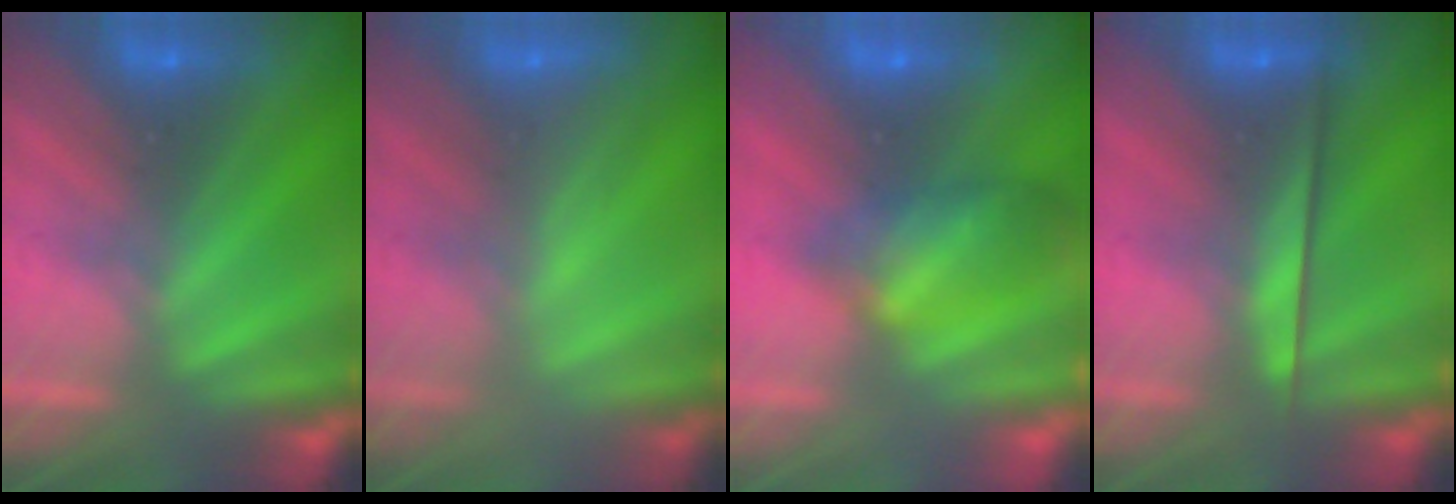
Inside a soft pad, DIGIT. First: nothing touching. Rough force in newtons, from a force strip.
{"total": 2.2}
{"total": 10.1}
{"total": 2.4}